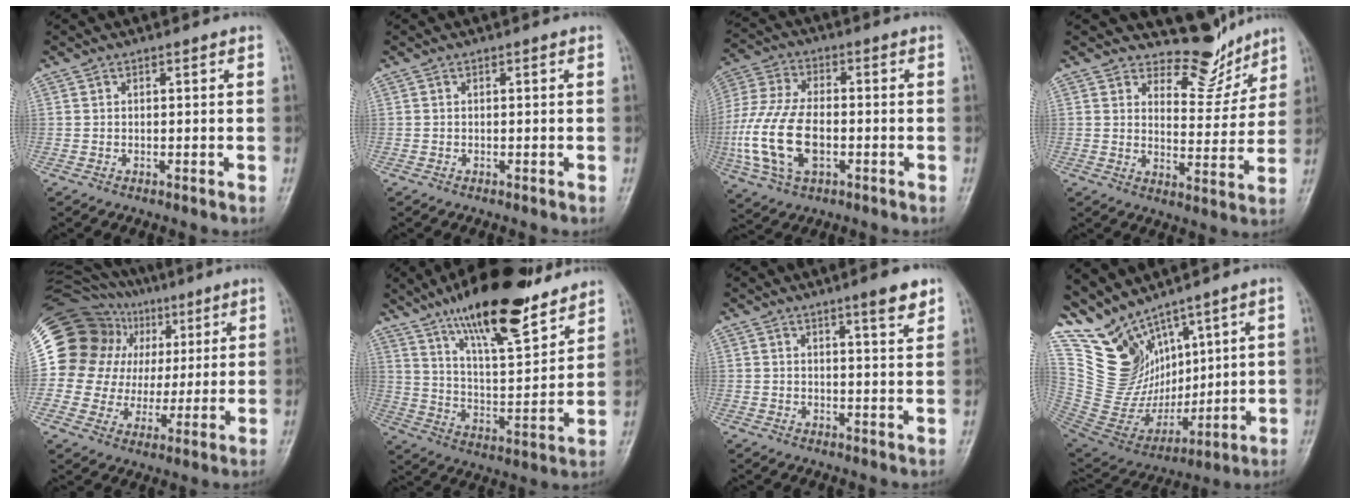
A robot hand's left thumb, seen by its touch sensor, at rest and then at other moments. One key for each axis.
{"total": 0.0}
{"total": 15.9, "fx": -3.3, "fy": 8.9, "fz": 12.7, "tx": -0.283, "ty": 0.008, "tz": -0.059}
{"total": 8.2, "fx": 7.4, "fy": 3.4, "fz": 1.0, "tx": 0.022, "ty": -0.069, "tz": 0.114}
{"total": 24.9, "fx": 7.9, "fy": 21.1, "fz": 10.7, "tx": -0.186, "ty": 0.060, "tz": 0.157}
{"total": 20.5, "fx": 15.2, "fy": 5.4, "fz": 12.6, "tx": -0.173, "ty": -0.076, "tz": 0.259}
{"total": 5.3, "fx": 3.5, "fy": 0.6, "fz": 3.8, "tx": -0.047, "ty": -0.024, "tz": 0.049}
{"total": 15.9, "fx": 11.8, "fy": 8.6, "fz": 6.4, "tx": -0.090, "ty": -0.055, "tz": 0.260}